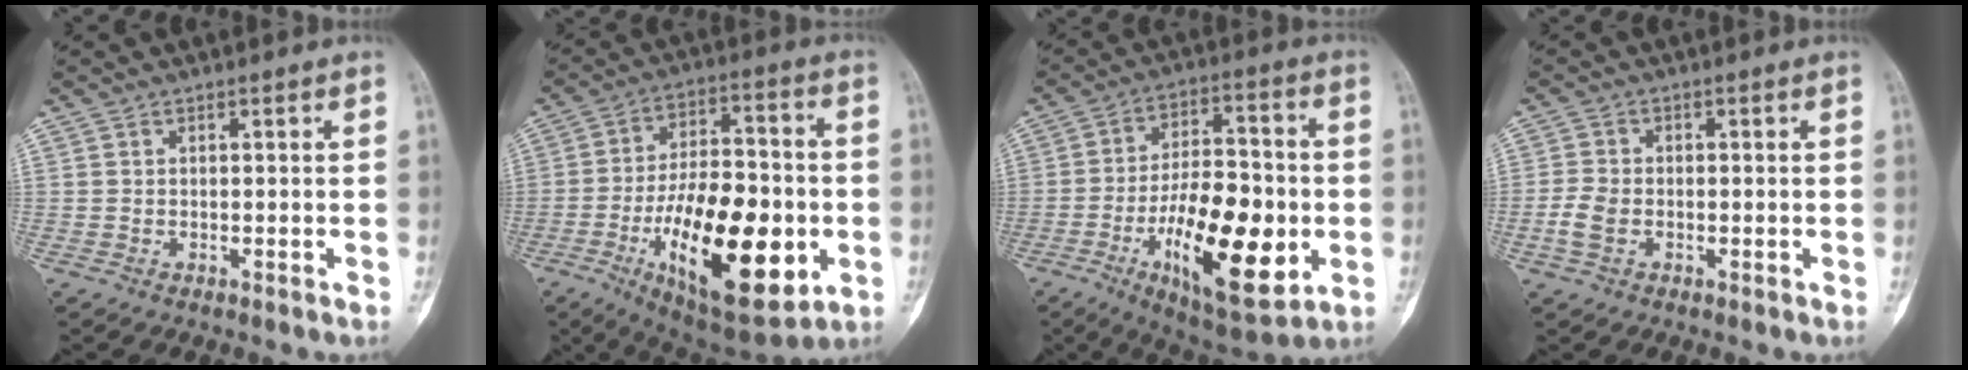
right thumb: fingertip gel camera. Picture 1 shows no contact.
{"total": 25.7, "force": [-6.9, 11.2, 22.0], "torque": [-0.359, 0.010, -0.094]}
{"total": 22.0, "force": [-5.6, 9.1, 19.2], "torque": [-0.291, 0.013, -0.081]}
{"total": 4.2, "force": [-1.3, 2.9, 2.8], "torque": [-0.067, 0.011, -0.026]}